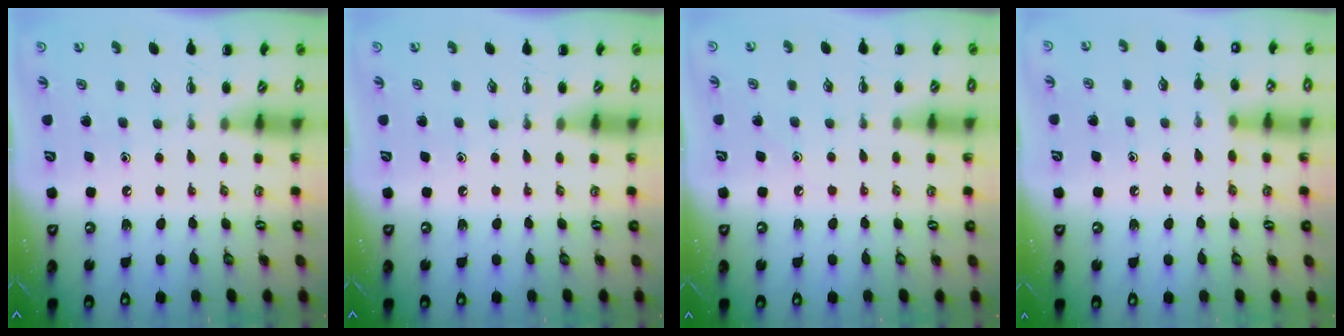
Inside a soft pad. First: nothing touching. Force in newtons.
{"total": 0.0}
{"total": 6.4, "press": 6.1, "slide": 2.0}
{"total": 7.8, "press": 7.5, "slide": 2.2}